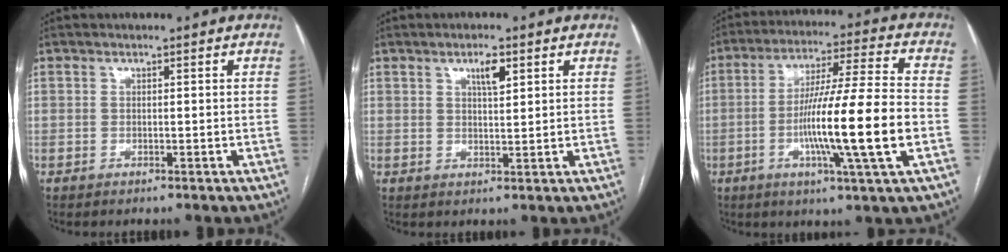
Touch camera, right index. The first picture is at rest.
{"total": 3.2, "force": [1.7, 0.7, 2.6], "torque": [-0.046, 0.000, 0.028]}
{"total": 16.4, "force": [-3.6, -0.8, 16.0], "torque": [-0.281, -0.007, -0.069]}